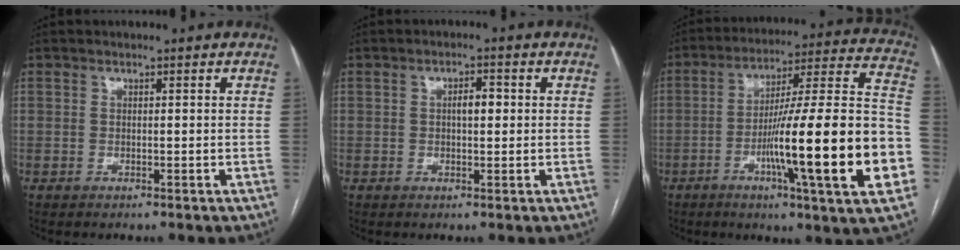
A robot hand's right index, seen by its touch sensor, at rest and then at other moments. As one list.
[{"total": 2.6, "force": [0.3, 1.0, 2.4], "torque": [-0.039, 0.006, 0.003]}, {"total": 25.3, "force": [-7.1, 0.4, 24.2], "torque": [-0.311, -0.002, -0.117]}]